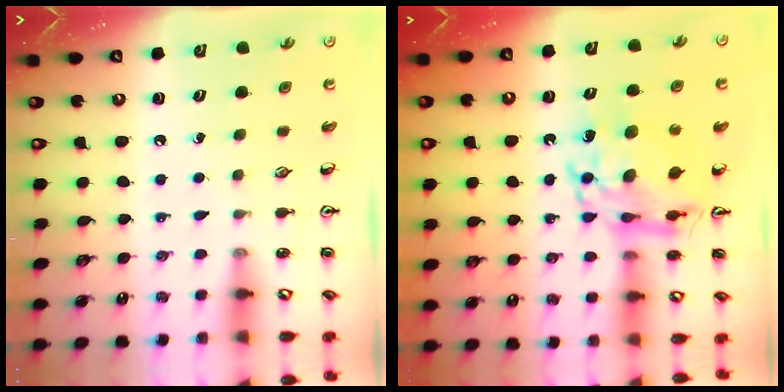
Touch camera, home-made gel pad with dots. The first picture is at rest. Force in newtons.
{"total": 13.5, "press": 13.4, "slide": 1.4}